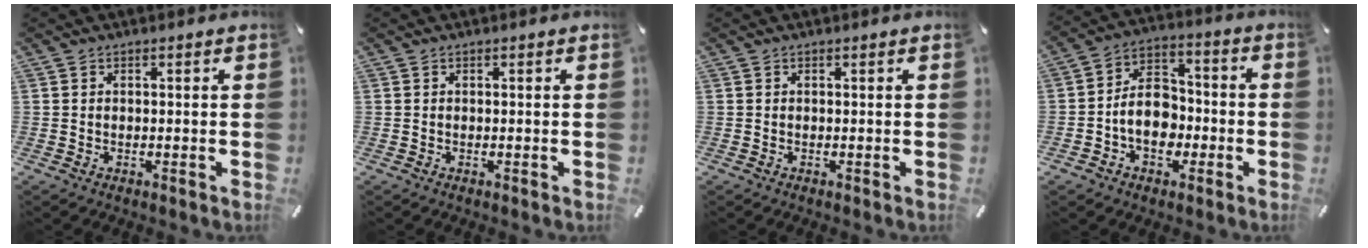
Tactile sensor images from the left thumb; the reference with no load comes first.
{"total": 0.0}
{"total": 0.0}
{"total": 10.6, "force": [-2.6, 8.3, 6.0], "torque": [-0.101, 0.023, -0.046]}